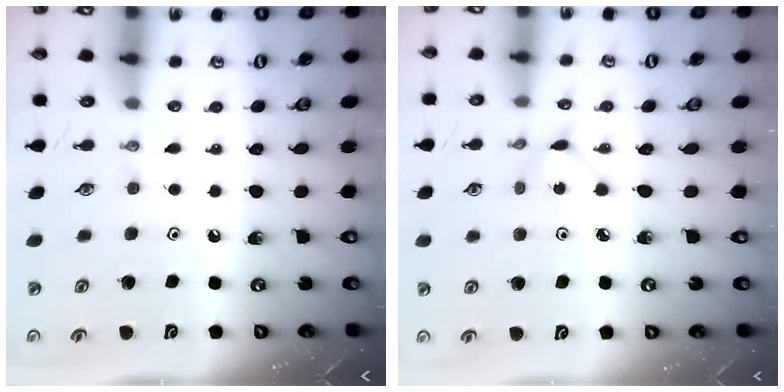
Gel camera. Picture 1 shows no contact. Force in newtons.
{"total": 1.1, "press": 1.1, "slide": 0.1}